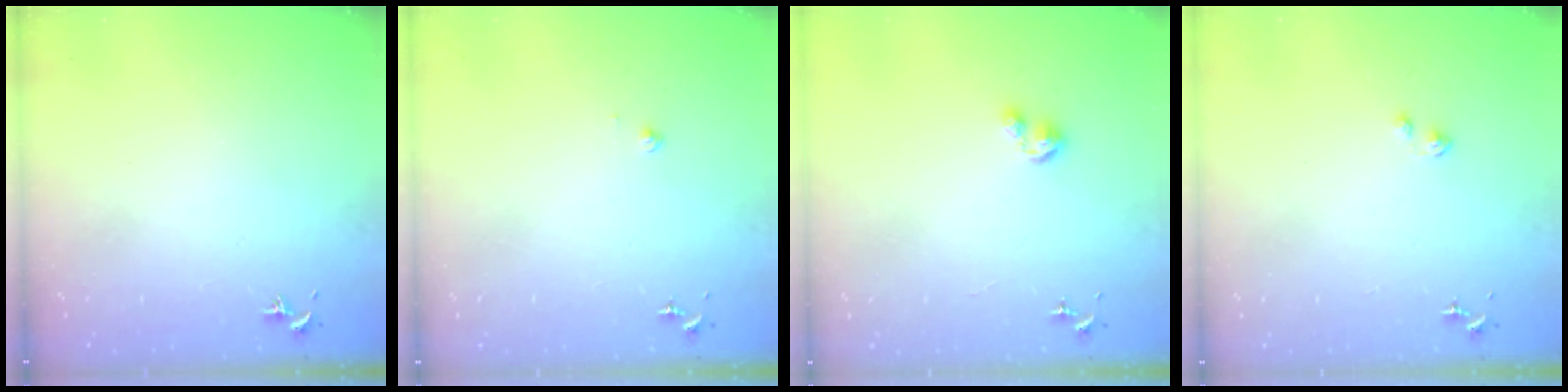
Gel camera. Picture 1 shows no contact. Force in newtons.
{"total": 1.9, "press": 1.9, "slide": 0.1}
{"total": 4.5, "press": 4.5, "slide": 0.3}
{"total": 2.2, "press": 2.2, "slide": 0.2}